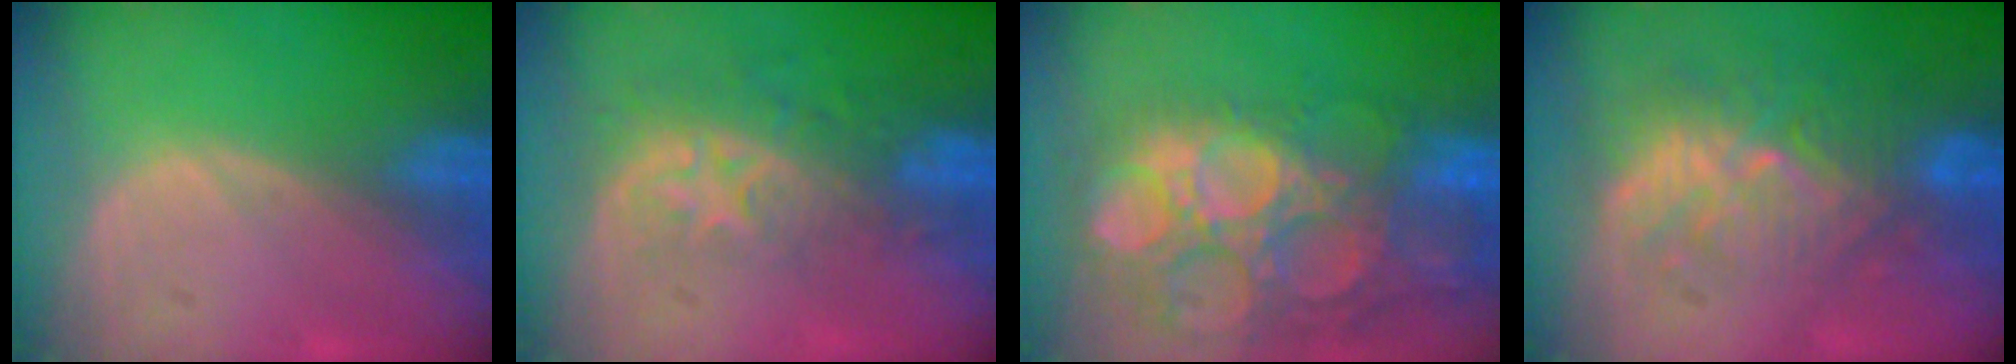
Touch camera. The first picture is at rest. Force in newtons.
{"total": 8.7, "press": 7.2, "slide": 4.9}
{"total": 15.7, "press": 12.9, "slide": 8.9}
{"total": 9.3, "press": 8.9, "slide": 2.6}